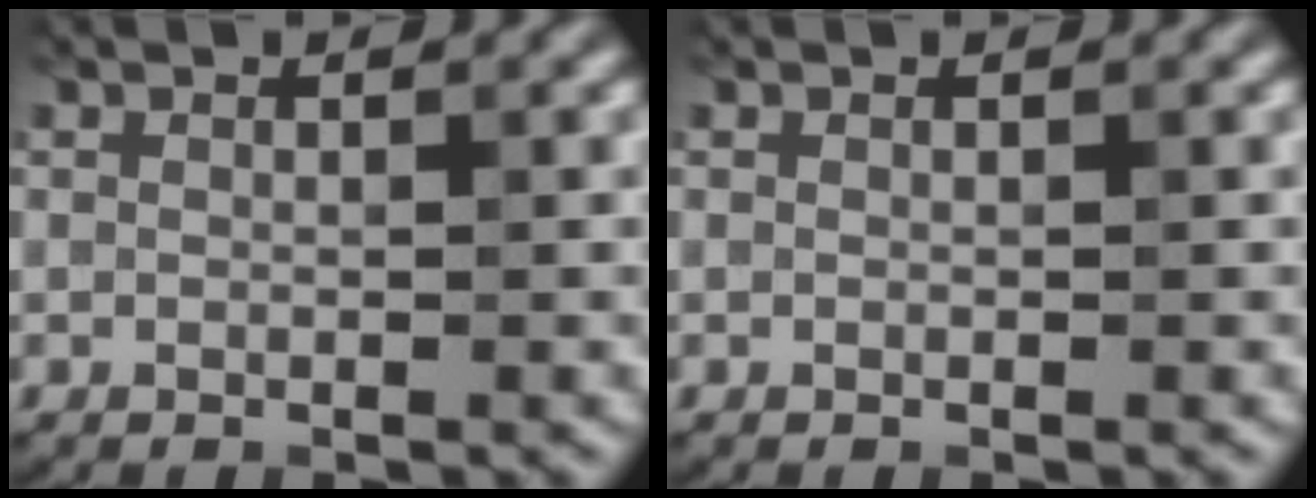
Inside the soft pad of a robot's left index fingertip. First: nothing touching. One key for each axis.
{"total": 0.0}